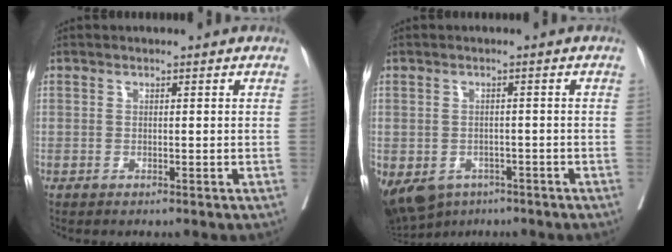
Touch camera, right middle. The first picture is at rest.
{"total": 13.8, "force": [-7.2, 10.3, 5.6], "torque": [-0.163, -0.013, -0.092]}